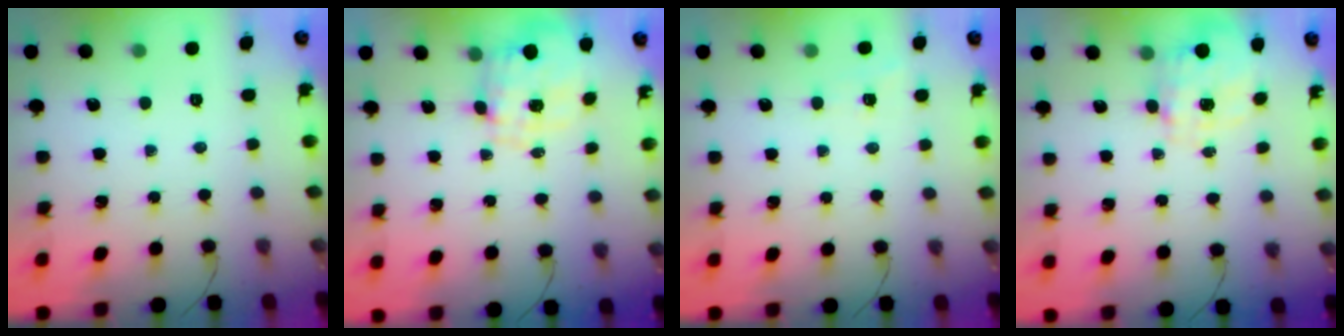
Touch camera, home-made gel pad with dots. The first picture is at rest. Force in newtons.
{"total": 1.7, "press": 1.6, "slide": 0.3}
{"total": 2.8, "press": 2.4, "slide": 1.6}
{"total": 3.5, "press": 3.4, "slide": 1.0}